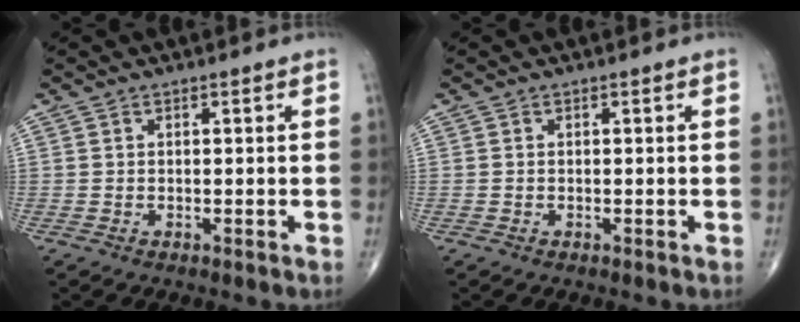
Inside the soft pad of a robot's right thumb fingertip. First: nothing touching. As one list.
[{"total": 0.0}]